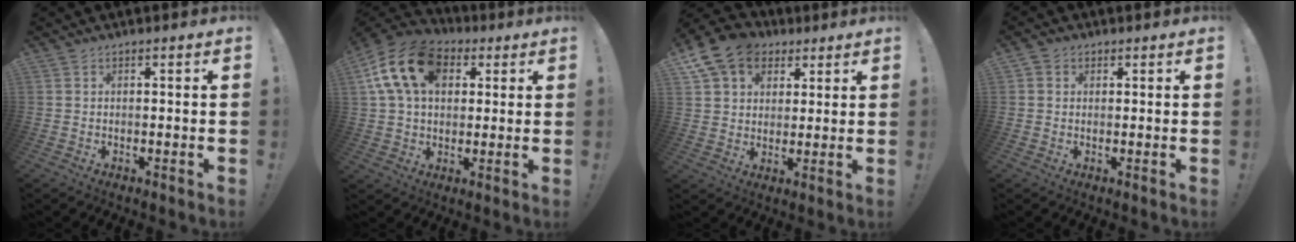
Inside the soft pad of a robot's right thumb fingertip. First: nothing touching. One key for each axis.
{"total": 17.3, "fx": 5.9, "fy": 12.0, "fz": 11.0, "tx": -0.194, "ty": -0.008, "tz": 0.112}
{"total": 11.2, "fx": 5.7, "fy": 8.8, "fz": 3.8, "tx": -0.063, "ty": -0.031, "tz": 0.117}
{"total": 1.7, "fx": 0.7, "fy": 1.5, "fz": 0.4, "tx": -0.005, "ty": 0.001, "tz": 0.011}